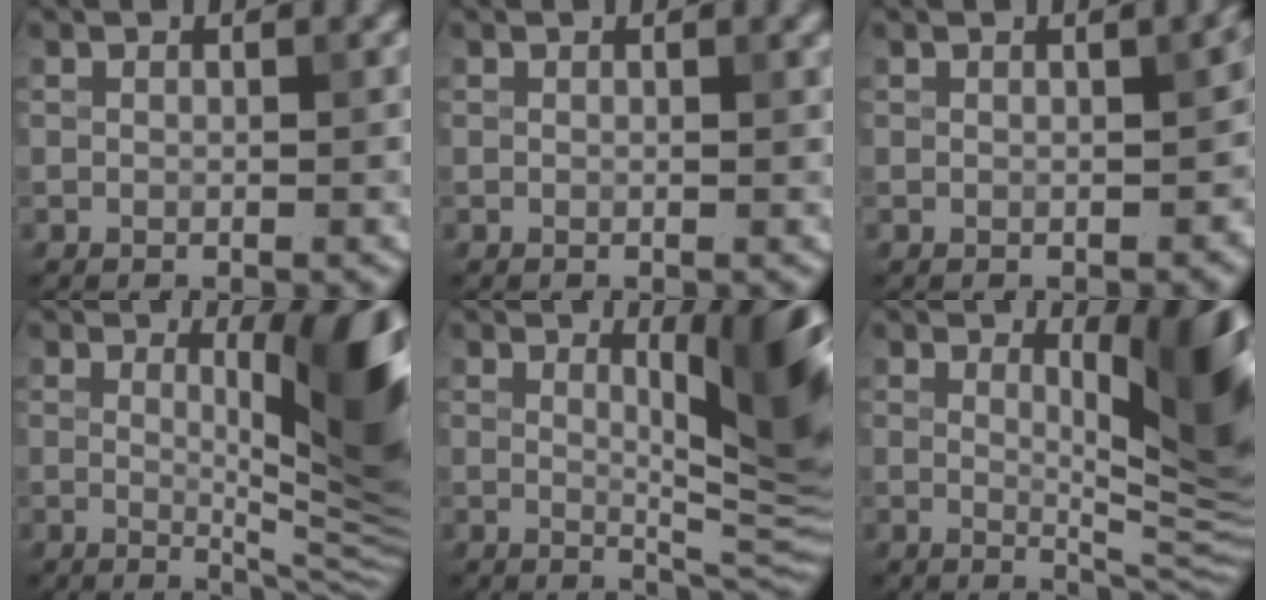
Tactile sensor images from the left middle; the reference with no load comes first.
{"total": 1.3, "force": [0.7, 0.6, 0.9], "torque": [0.000, 0.005, 0.010]}
{"total": 2.8, "force": [0.2, 1.3, 2.4], "torque": [-0.020, 0.008, 0.011]}
{"total": 10.7, "force": [1.7, 2.8, 10.2], "torque": [-0.104, -0.004, 0.029]}
{"total": 9.6, "force": [2.6, 2.3, 8.9], "torque": [-0.101, 0.004, 0.044]}
{"total": 10.5, "force": [3.0, 2.8, 9.7], "torque": [-0.099, 0.003, 0.047]}